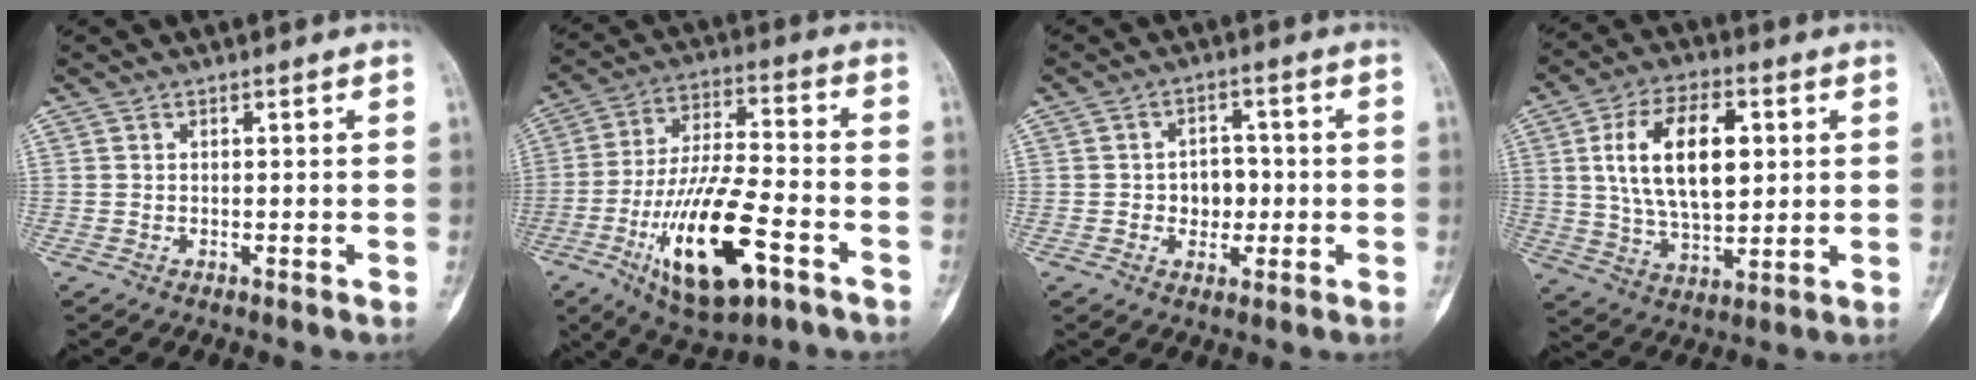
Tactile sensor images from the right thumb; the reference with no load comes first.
{"total": 19.4, "force": [-7.9, 6.9, 16.3], "torque": [-0.294, 0.030, -0.128]}
{"total": 5.5, "force": [-0.6, 4.3, 3.4], "torque": [-0.018, 0.011, -0.012]}
{"total": 16.4, "force": [3.4, 8.8, 13.4], "torque": [-0.218, -0.005, 0.065]}